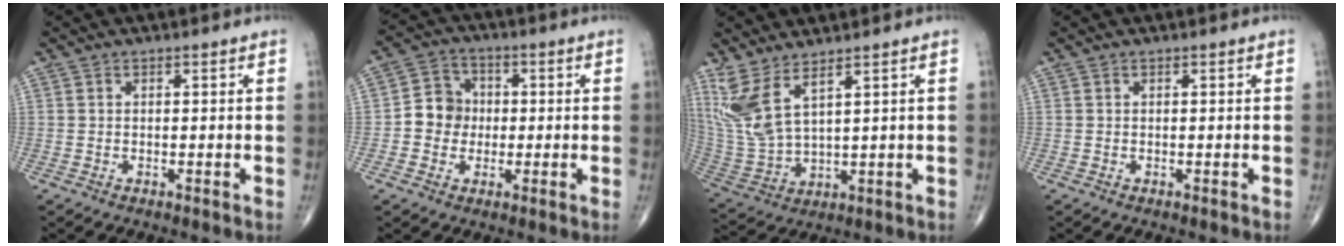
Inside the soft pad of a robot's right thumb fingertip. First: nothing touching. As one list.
[{"total": 7.1, "force": [-0.6, 6.5, 2.9], "torque": [-0.018, 0.019, -0.023]}, {"total": 9.5, "force": [5.6, 2.7, 7.2], "torque": [-0.175, -0.033, 0.137]}, {"total": 0.0}]